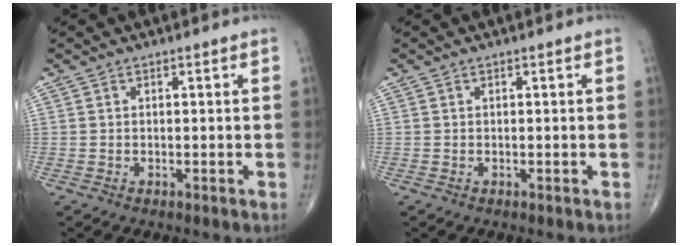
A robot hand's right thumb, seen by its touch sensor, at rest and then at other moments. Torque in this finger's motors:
{"motor_torque": [0.00, 0.00, 0.00, 0.00, 0.00]}